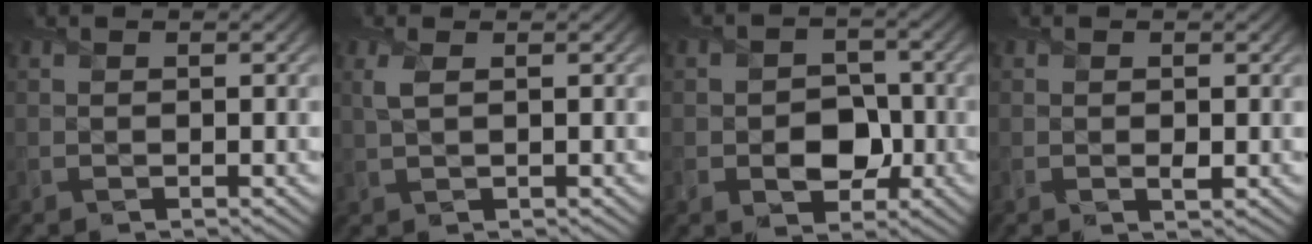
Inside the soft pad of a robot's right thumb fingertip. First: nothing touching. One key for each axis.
{"total": 1.9, "fx": 0.7, "fy": 0.5, "fz": 1.7, "tx": -0.048, "ty": 0.005, "tz": 0.016}
{"total": 4.7, "fx": -1.2, "fy": 3.7, "fz": 2.7, "tx": -0.033, "ty": -0.004, "tz": -0.027}
{"total": 0.7, "fx": 0.0, "fy": 0.4, "fz": 0.6, "tx": -0.008, "ty": -0.002, "tz": -0.001}